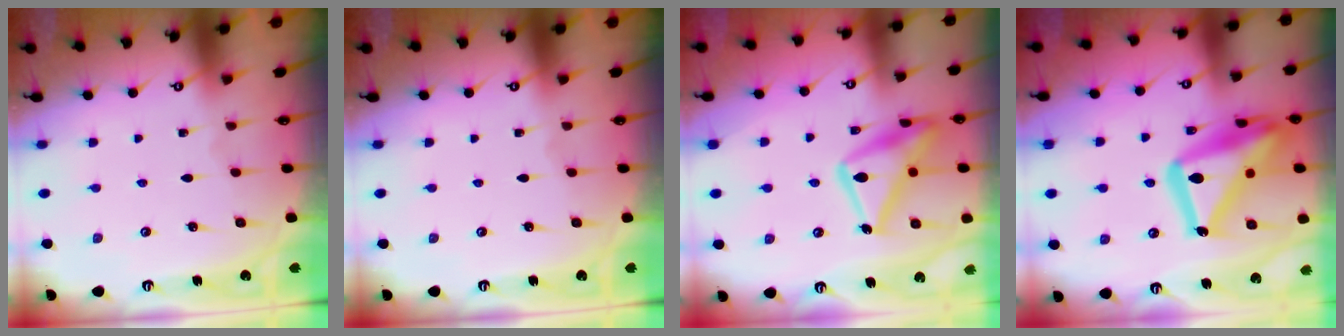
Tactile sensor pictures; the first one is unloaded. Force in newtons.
{"total": 0.0}
{"total": 19.0, "press": 19.0, "slide": 1.3}
{"total": 23.4, "press": 23.3, "slide": 2.2}